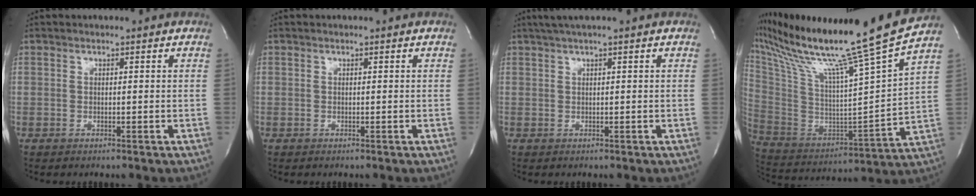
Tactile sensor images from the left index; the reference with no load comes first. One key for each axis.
{"total": 0.0}
{"total": 3.1, "fx": 2.1, "fy": -0.6, "fz": 2.2, "tx": -0.039, "ty": 0.021, "tz": 0.042}
{"total": 25.3, "fx": 20.7, "fy": -3.1, "fz": 14.3, "tx": -0.269, "ty": -0.066, "tz": 0.339}